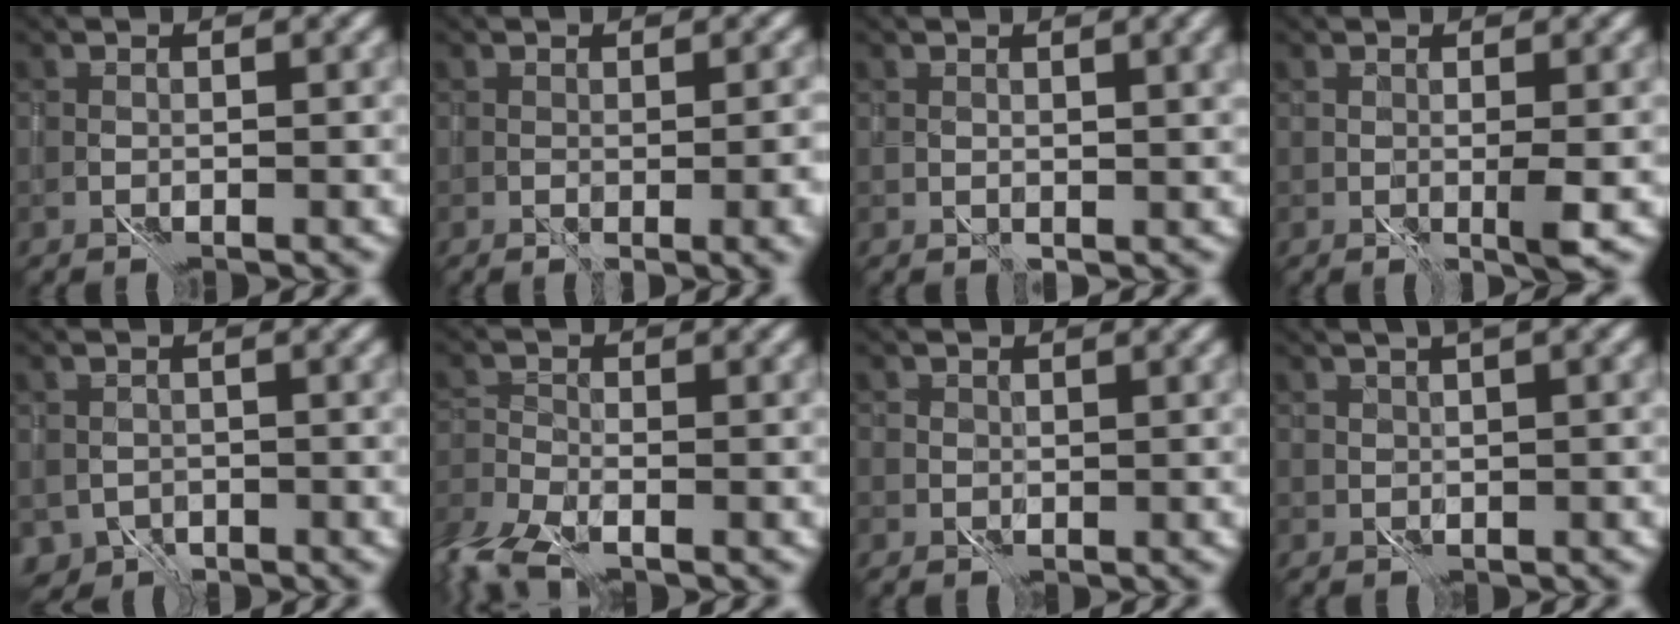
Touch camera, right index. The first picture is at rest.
{"total": 3.5, "force": [-0.2, 1.1, 3.3], "torque": [-0.033, 0.000, 0.015]}
{"total": 3.0, "force": [2.2, 0.9, 1.9], "torque": [-0.026, 0.003, 0.040]}
{"total": 1.7, "force": [1.0, -0.1, 1.3], "torque": [-0.021, 0.005, 0.016]}
{"total": 2.2, "force": [-1.3, 1.5, 0.7], "torque": [-0.010, -0.009, -0.021]}
{"total": 4.9, "force": [-4.1, 1.6, 2.1], "torque": [-0.042, -0.020, -0.078]}
{"total": 1.0, "force": [0.7, 0.7, -0.1], "torque": [0.009, 0.002, 0.009]}
{"total": 3.0, "force": [1.4, 1.0, 2.5], "torque": [-0.030, 0.015, 0.027]}